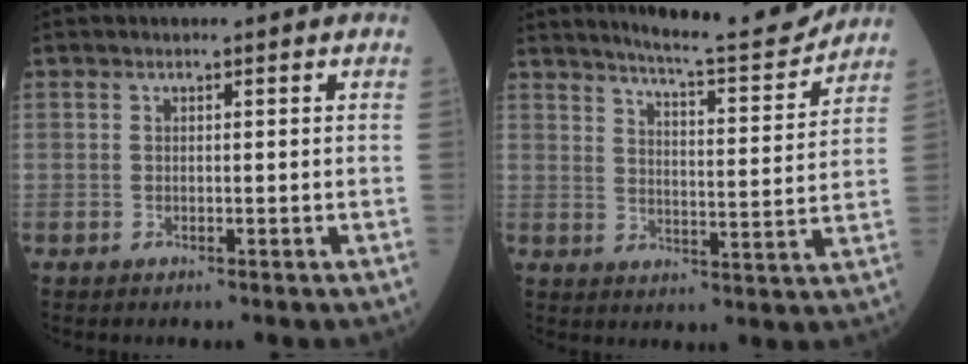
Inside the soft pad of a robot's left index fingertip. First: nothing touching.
{"total": 12.8, "force": [12.2, -0.1, 4.1], "torque": [-0.064, -0.021, 0.168]}